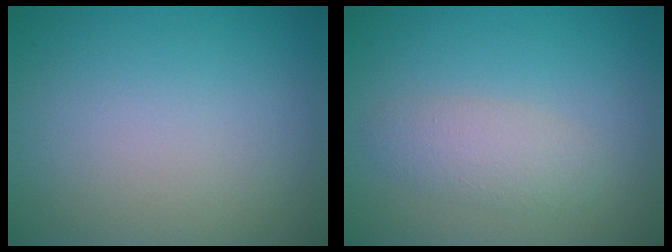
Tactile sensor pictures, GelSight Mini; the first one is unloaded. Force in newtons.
{"total": 2.5, "press": 2.5, "slide": 0.1}